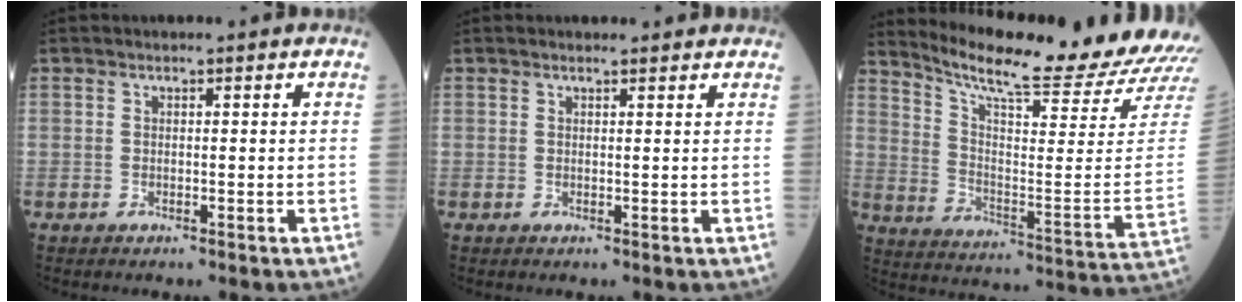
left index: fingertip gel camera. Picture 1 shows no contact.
{"total": 2.1, "force": [2.0, 0.4, 0.5], "torque": [-0.015, 0.008, 0.022]}
{"total": 22.2, "force": [20.9, -1.3, 7.2], "torque": [-0.140, -0.113, 0.284]}